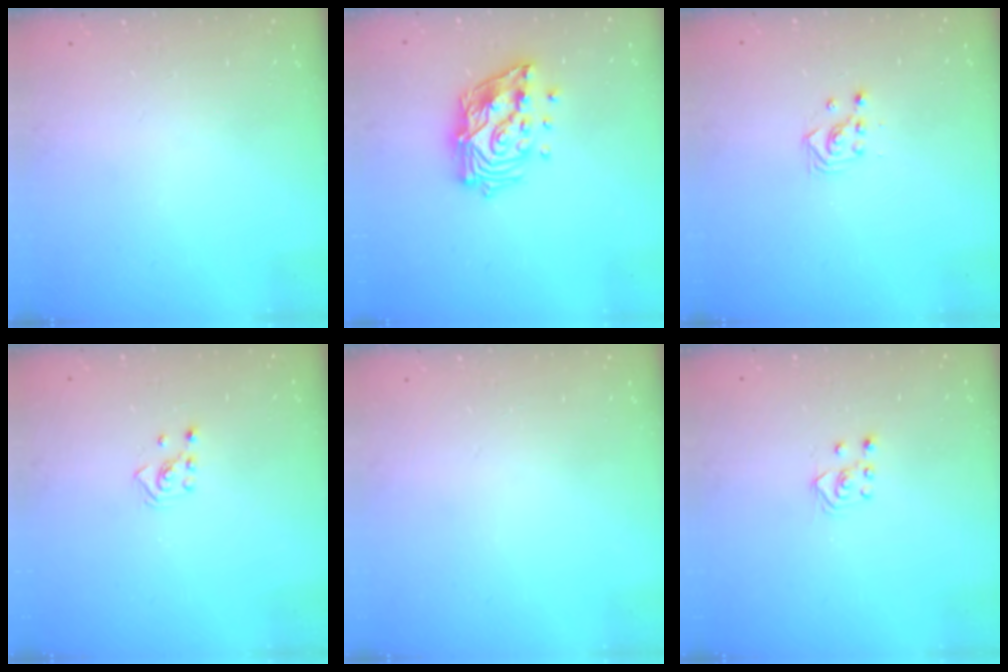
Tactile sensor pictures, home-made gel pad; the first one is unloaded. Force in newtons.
{"total": 17.9, "press": 17.8, "slide": 2.1}
{"total": 3.4, "press": 3.4, "slide": 0.2}
{"total": 2.1, "press": 1.9, "slide": 0.8}
{"total": 0.0}
{"total": 3.4, "press": 3.4, "slide": 0.3}